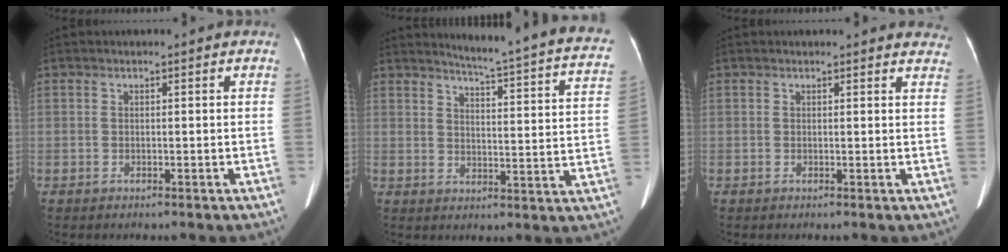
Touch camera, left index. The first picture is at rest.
{"total": 20.6, "force": [18.6, 0.3, 8.7], "torque": [-0.116, -0.083, 0.207]}
{"total": 7.0, "force": [6.7, 1.8, 0.9], "torque": [0.020, -0.009, 0.041]}